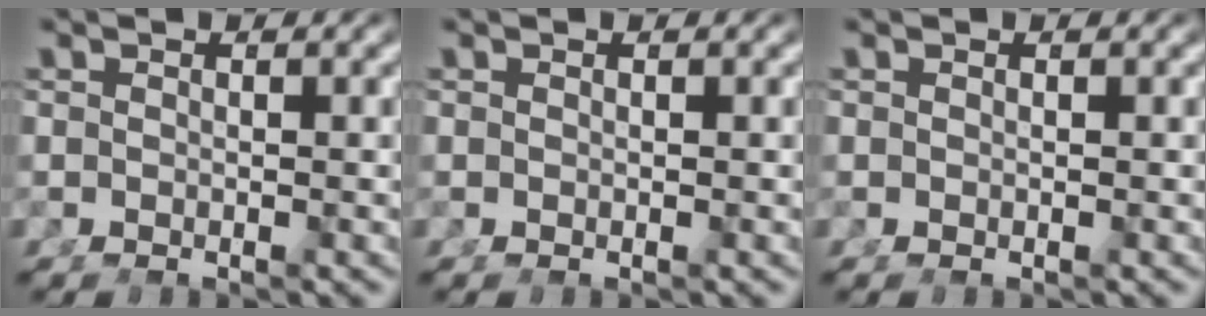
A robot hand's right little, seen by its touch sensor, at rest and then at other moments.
{"total": 0.0}
{"total": 0.0}